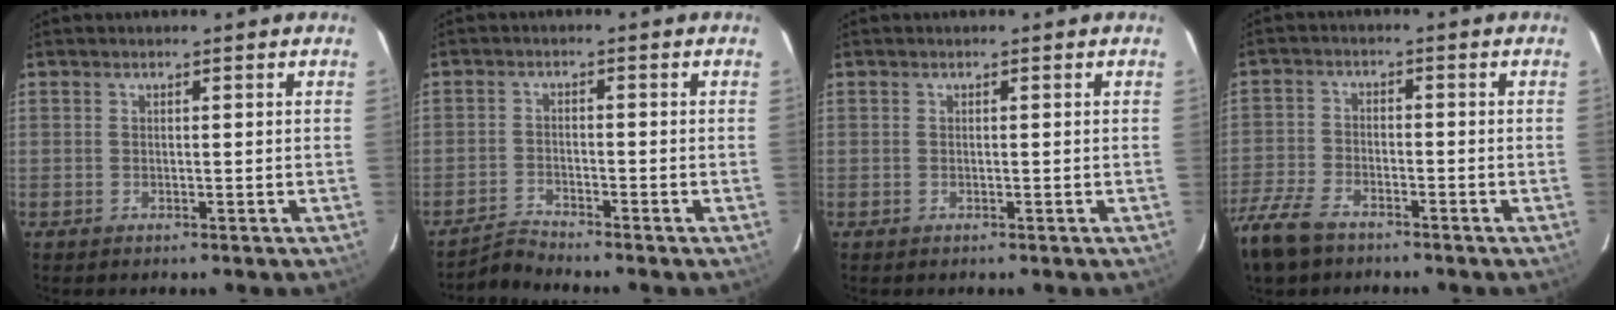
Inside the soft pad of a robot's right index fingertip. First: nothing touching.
{"total": 2.9, "force": [-2.8, -0.6, -0.3], "torque": [-0.008, 0.002, -0.059]}
{"total": 0.0}
{"total": 9.6, "force": [-7.1, 4.4, 4.7], "torque": [-0.130, -0.013, -0.146]}